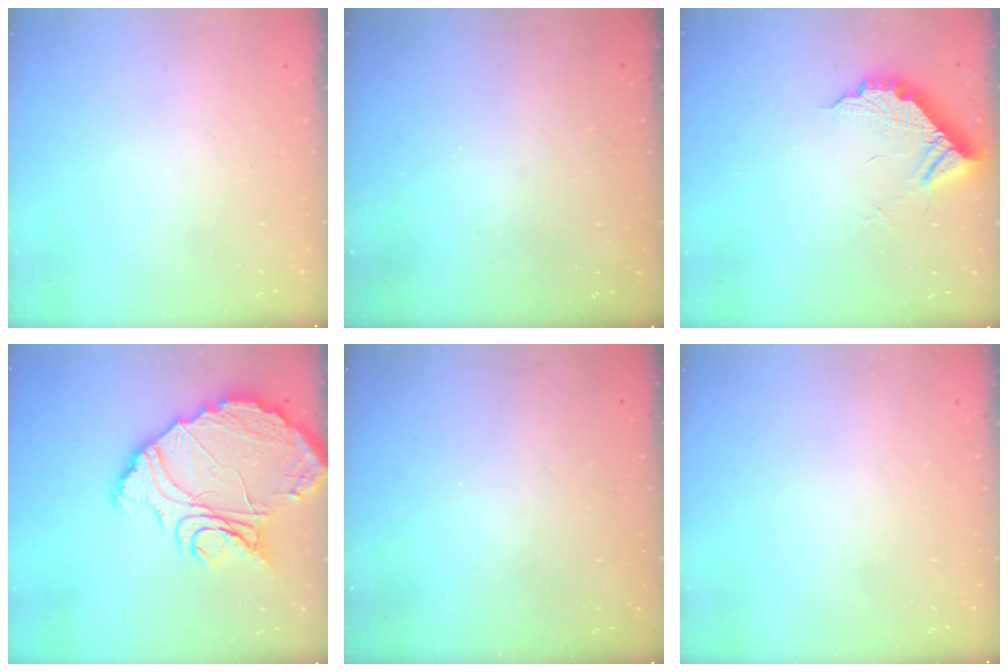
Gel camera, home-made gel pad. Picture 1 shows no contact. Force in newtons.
{"total": 2.9, "press": 2.8, "slide": 1.0}
{"total": 9.5, "press": 9.5, "slide": 0.6}
{"total": 18.1, "press": 18.0, "slide": 1.8}
{"total": 3.2, "press": 3.2, "slide": 0.1}
{"total": 0.0}